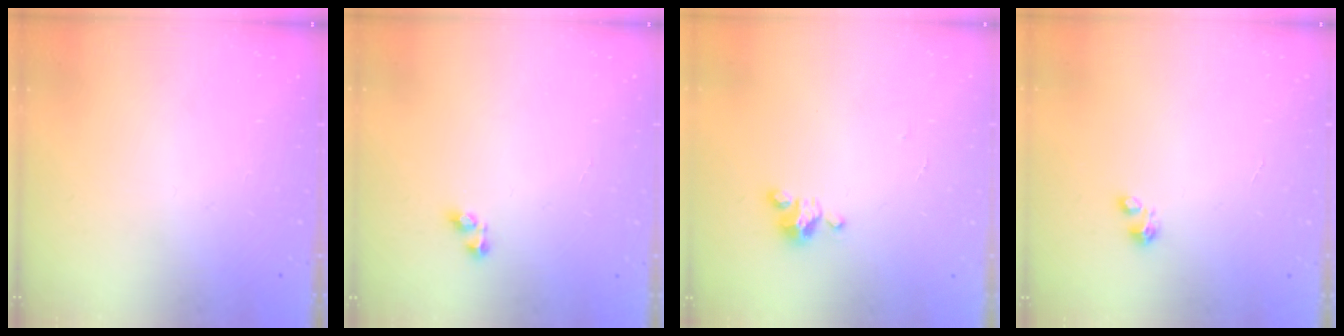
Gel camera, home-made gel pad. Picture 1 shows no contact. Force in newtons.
{"total": 4.2, "press": 4.1, "slide": 1.1}
{"total": 3.5, "press": 3.5, "slide": 0.3}
{"total": 2.3, "press": 2.3, "slide": 0.3}